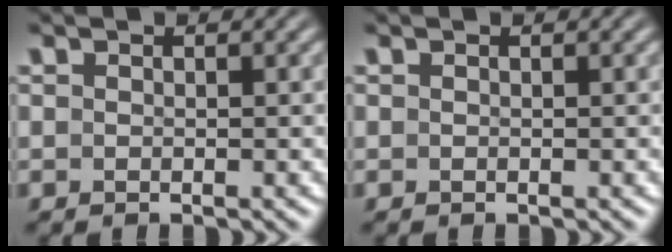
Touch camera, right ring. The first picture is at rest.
{"total": 0.0}